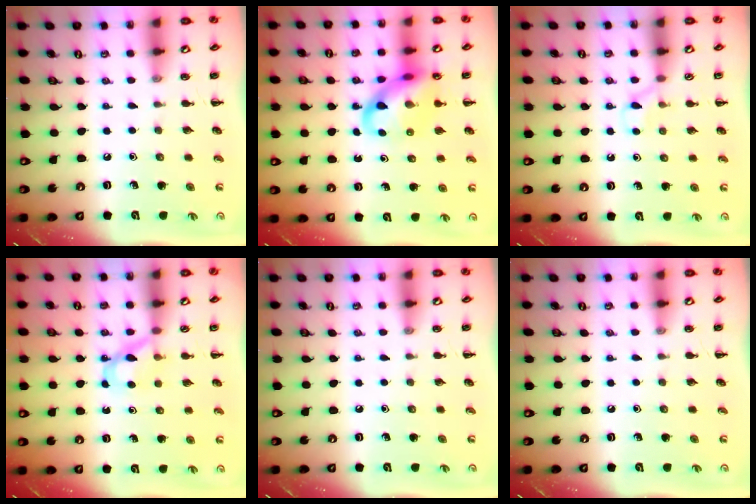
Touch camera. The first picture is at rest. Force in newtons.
{"total": 13.2, "press": 12.9, "slide": 2.9}
{"total": 4.4, "press": 4.2, "slide": 1.6}
{"total": 4.5, "press": 4.3, "slide": 1.2}
{"total": 0.0}
{"total": 0.0}